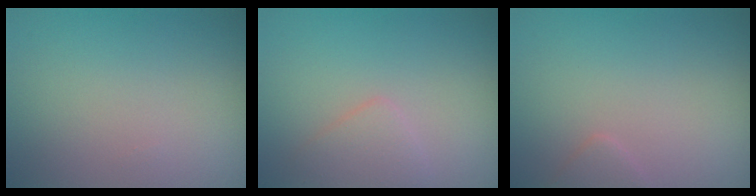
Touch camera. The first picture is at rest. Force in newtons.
{"total": 1.9, "press": 1.9, "slide": 0.1}
{"total": 1.2, "press": 1.2, "slide": 0.1}